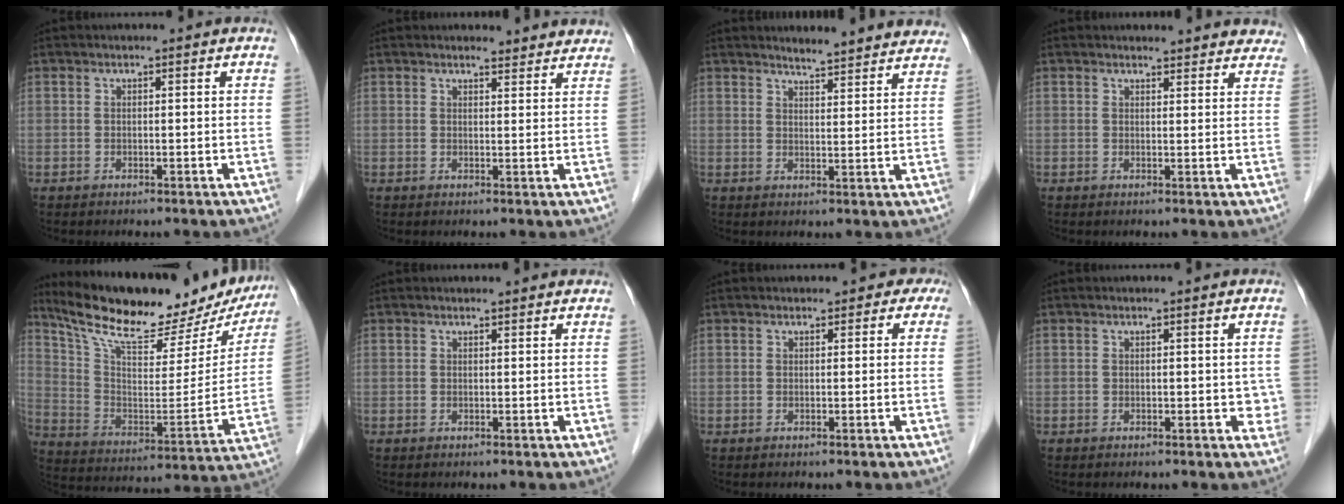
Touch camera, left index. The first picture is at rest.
{"total": 4.5, "force": [4.4, 1.0, 0.4], "torque": [-0.004, -0.001, 0.037]}
{"total": 10.1, "force": [9.6, 1.1, 2.9], "torque": [-0.027, -0.007, 0.101]}
{"total": 8.1, "force": [7.7, 2.3, 0.8], "torque": [0.028, -0.004, 0.057]}
{"total": 25.4, "force": [21.5, 6.1, 12.3], "torque": [-0.196, -0.015, 0.311]}
{"total": 1.6, "force": [1.6, 0.3, 0.2], "torque": [-0.015, 0.009, 0.017]}
{"total": 2.0, "force": [1.0, 1.6, 0.7], "torque": [0.009, 0.007, 0.003]}
{"total": 1.7, "force": [0.1, 1.3, 1.1], "torque": [0.003, 0.004, -0.002]}